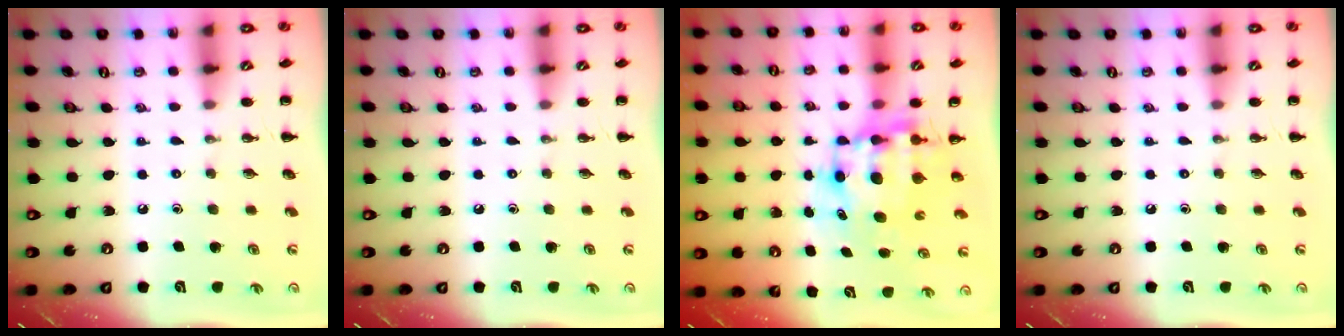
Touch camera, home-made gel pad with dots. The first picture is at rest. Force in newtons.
{"total": 0.0}
{"total": 8.6, "press": 8.2, "slide": 2.3}
{"total": 0.0}